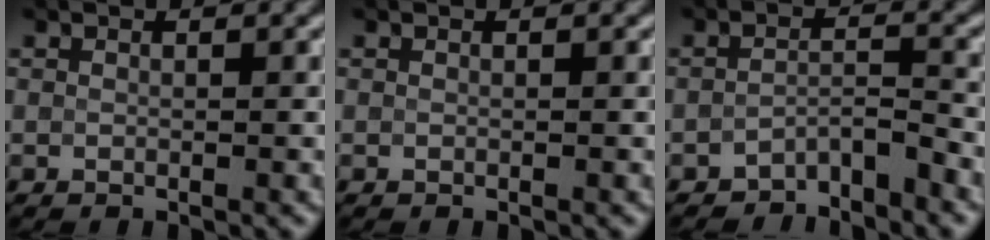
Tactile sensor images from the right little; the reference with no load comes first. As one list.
[{"total": 0.0}, {"total": 2.8, "force": [-2.6, 0.6, 1.0], "torque": [-0.017, 0.009, -0.051]}]